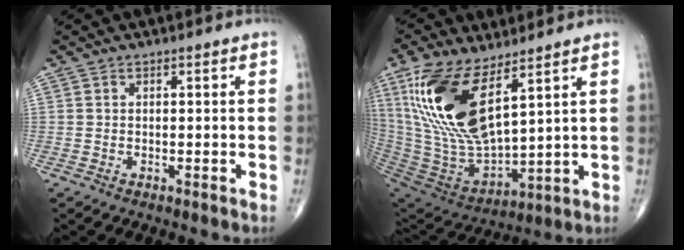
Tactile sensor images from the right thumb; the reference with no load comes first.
{"total": 21.4, "force": [9.4, 8.7, 17.1], "torque": [-0.354, -0.048, 0.199]}